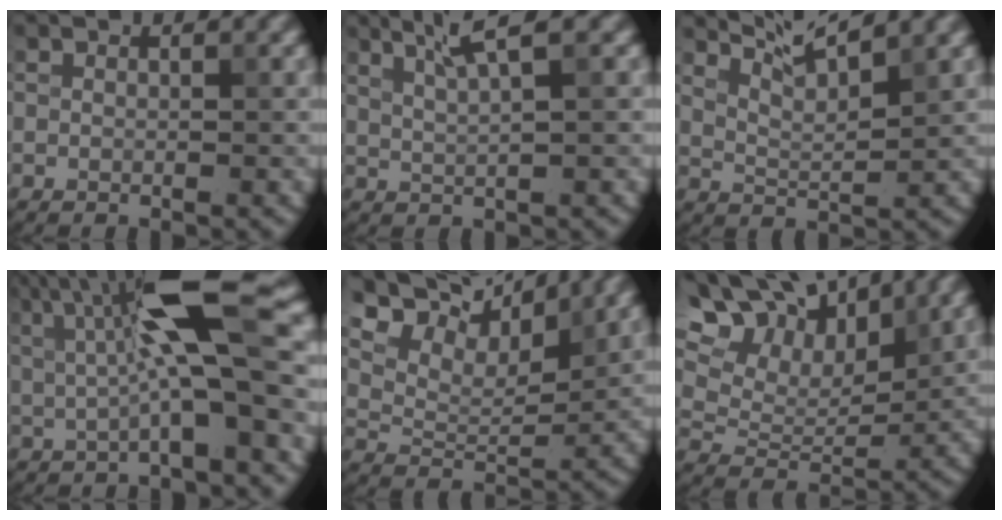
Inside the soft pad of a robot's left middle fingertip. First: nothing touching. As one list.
[{"total": 3.0, "force": [1.3, 0.3, 2.7], "torque": [-0.047, 0.008, 0.032]}, {"total": 3.9, "force": [3.2, 0.5, 2.3], "torque": [-0.045, 0.006, 0.050]}, {"total": 9.2, "force": [1.4, 2.1, 8.8], "torque": [-0.143, 0.006, 0.020]}, {"total": 9.9, "force": [6.3, 5.0, 5.8], "torque": [-0.124, 0.032, 0.093]}, {"total": 12.1, "force": [7.0, 7.0, 7.0], "torque": [-0.153, 0.051, 0.102]}]